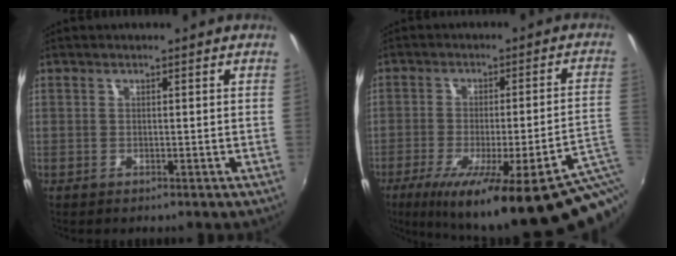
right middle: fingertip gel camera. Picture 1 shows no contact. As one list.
[{"total": 24.1, "force": [-12.8, 3.1, 20.2], "torque": [-0.296, -0.061, -0.165]}]